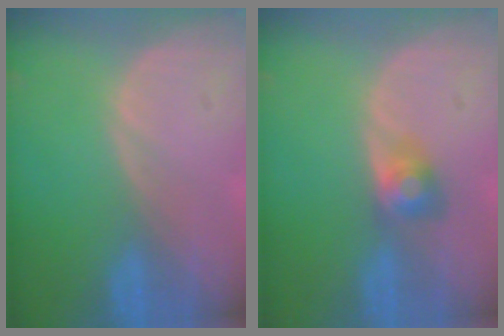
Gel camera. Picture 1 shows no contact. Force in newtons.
{"total": 2.9, "press": 2.8, "slide": 0.1}